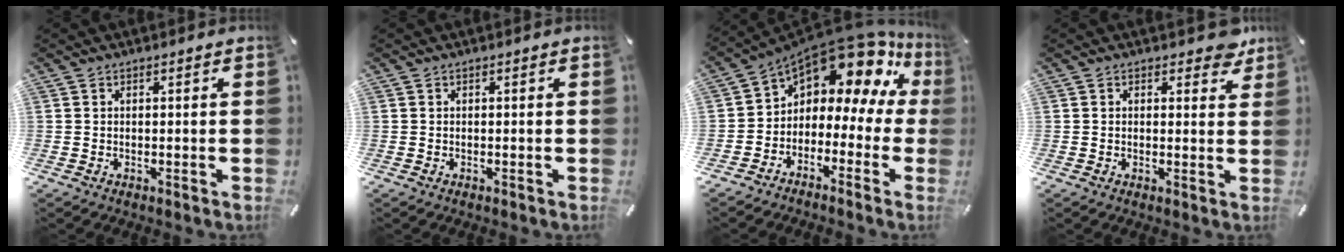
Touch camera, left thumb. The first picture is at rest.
{"total": 0.0}
{"total": 11.3, "force": [8.3, 5.3, 5.6], "torque": [-0.110, -0.081, 0.141]}
{"total": 3.4, "force": [2.4, 1.8, 1.6], "torque": [-0.005, -0.007, 0.037]}